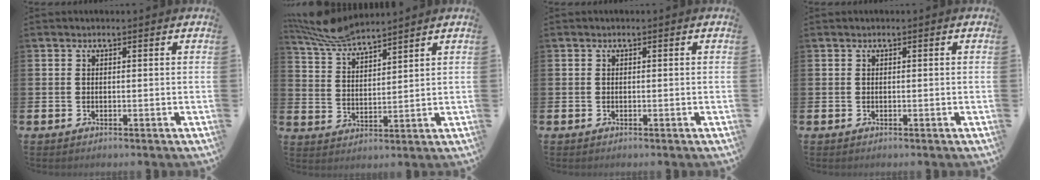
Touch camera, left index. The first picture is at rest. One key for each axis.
{"total": 6.7, "fx": 6.4, "fy": 0.6, "fz": 1.9, "tx": -0.057, "ty": -0.033, "tz": 0.117}
{"total": 0.0}
{"total": 0.0}